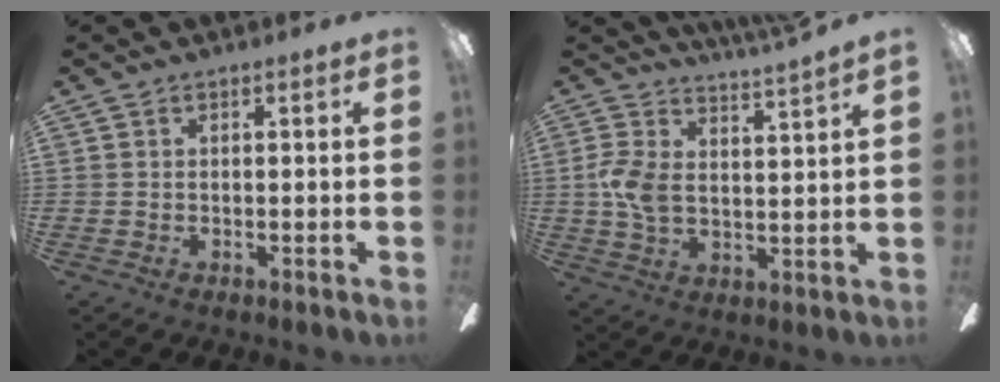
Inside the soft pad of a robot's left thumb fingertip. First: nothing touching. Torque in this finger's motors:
{"motor_torque": [1.57, 0.37, 1.08, -0.54, 0.09]}